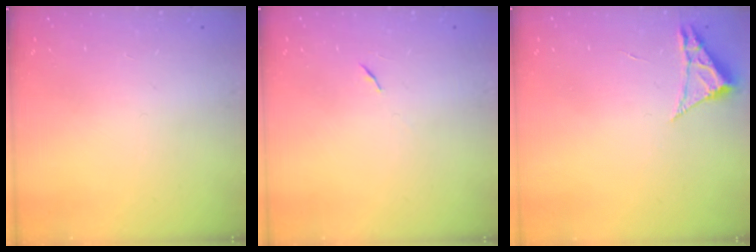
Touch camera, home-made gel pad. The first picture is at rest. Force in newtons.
{"total": 5.3, "press": 4.8, "slide": 2.2}
{"total": 2.3, "press": 2.3, "slide": 0.4}